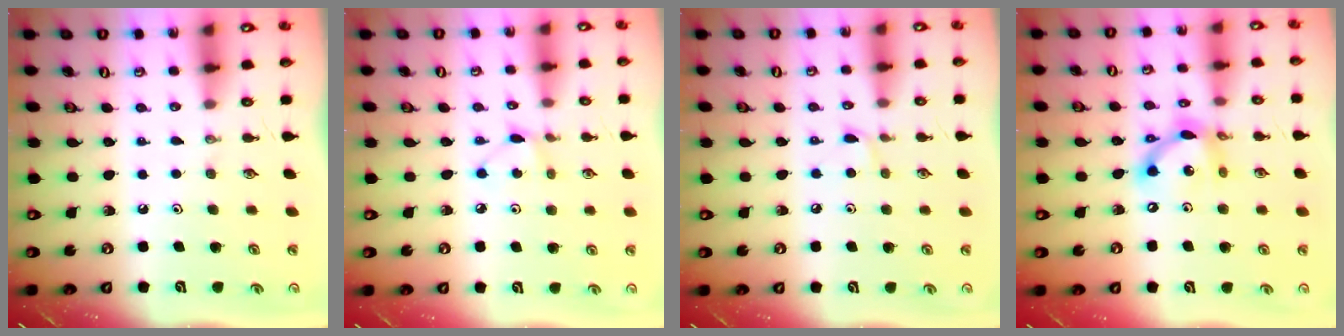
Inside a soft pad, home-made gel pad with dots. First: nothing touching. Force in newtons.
{"total": 4.6, "press": 4.6, "slide": 0.5}
{"total": 4.6, "press": 4.5, "slide": 0.4}
{"total": 13.0, "press": 13.0, "slide": 0.6}